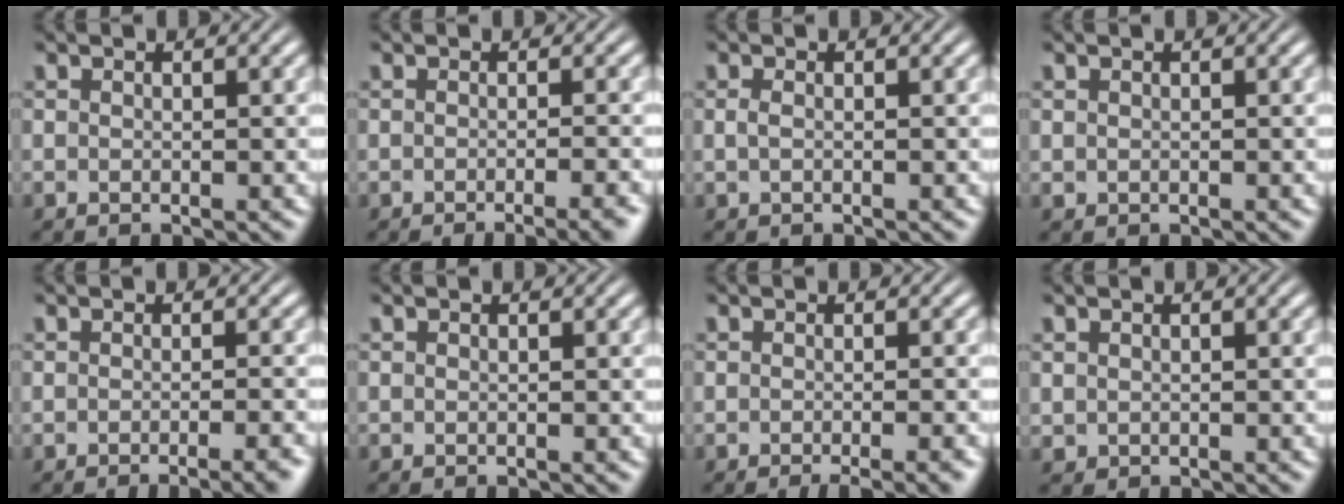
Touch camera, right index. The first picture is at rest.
{"total": 3.3, "force": [-2.7, 0.2, 2.0], "torque": [-0.014, 0.004, -0.043]}
{"total": 0.6, "force": [-0.1, -0.2, 0.6], "torque": [-0.013, -0.004, 0.003]}
{"total": 0.6, "force": [0.2, 0.5, 0.1], "torque": [-0.011, -0.008, 0.010]}
{"total": 3.0, "force": [-2.4, 0.1, 1.8], "torque": [-0.013, 0.005, -0.038]}
{"total": 0.0}
{"total": 3.1, "force": [-2.5, 0.2, 1.8], "torque": [-0.010, 0.005, -0.040]}
{"total": 1.1, "force": [0.6, 0.8, 0.4], "torque": [-0.015, -0.008, 0.018]}